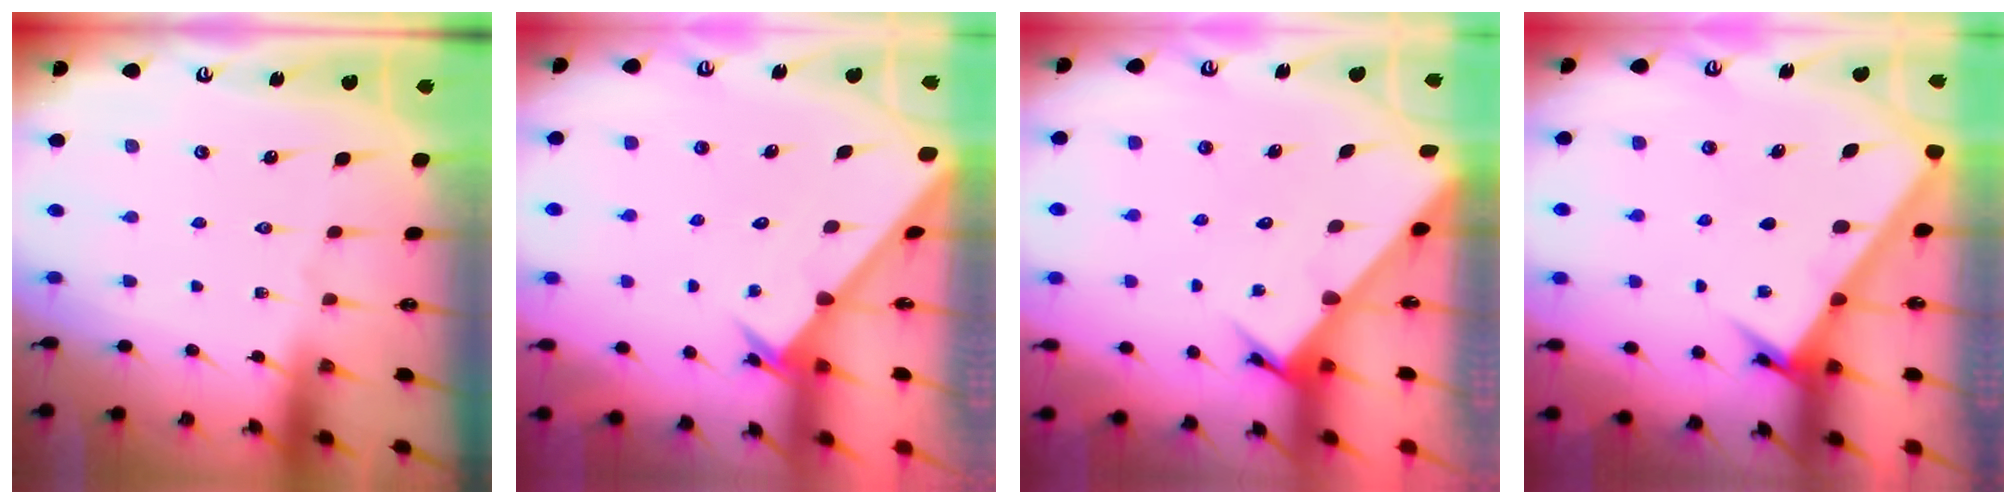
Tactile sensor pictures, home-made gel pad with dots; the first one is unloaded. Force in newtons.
{"total": 2.4, "press": 2.4, "slide": 0.2}
{"total": 3.5, "press": 3.5, "slide": 0.3}
{"total": 3.4, "press": 3.4, "slide": 0.4}